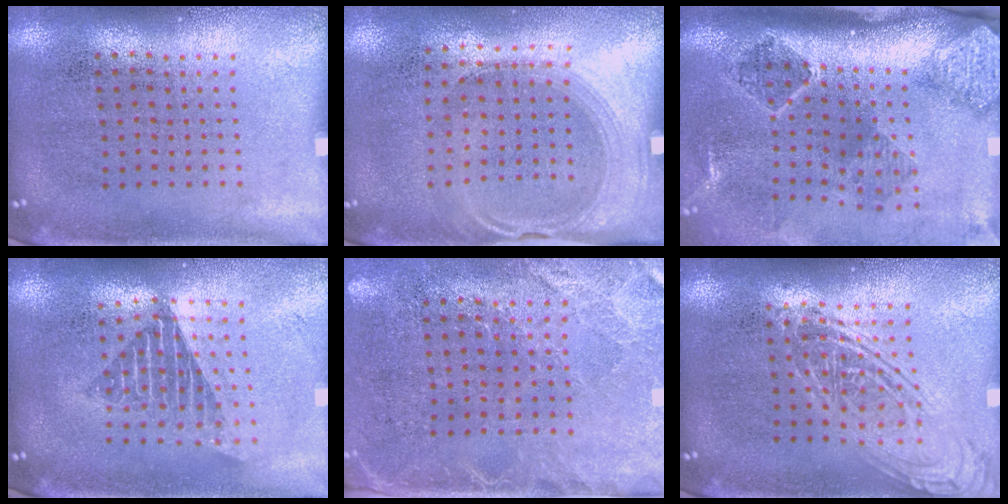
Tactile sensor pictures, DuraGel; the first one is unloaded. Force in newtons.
{"total": 1.5, "press": 1.2, "slide": 0.8}
{"total": 2.9, "press": 1.9, "slide": 2.1}
{"total": 1.6, "press": 1.3, "slide": 0.9}
{"total": 2.7, "press": 2.3, "slide": 1.5}
{"total": 2.4, "press": 2.4, "slide": 0.3}